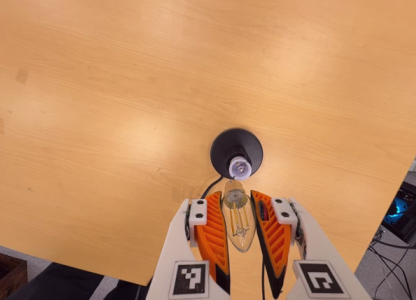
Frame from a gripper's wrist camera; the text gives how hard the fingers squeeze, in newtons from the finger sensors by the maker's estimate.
{"total": 19.9, "left": 21.5, "right": 18.2}